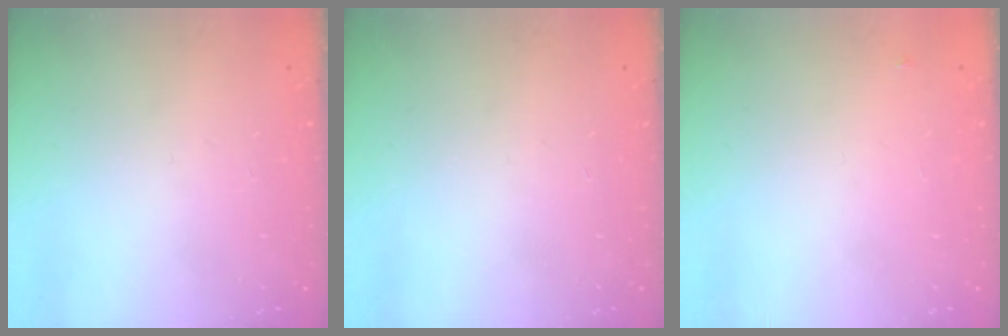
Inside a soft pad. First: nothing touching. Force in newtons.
{"total": 0.0}
{"total": 2.6, "press": 2.6, "slide": 0.2}